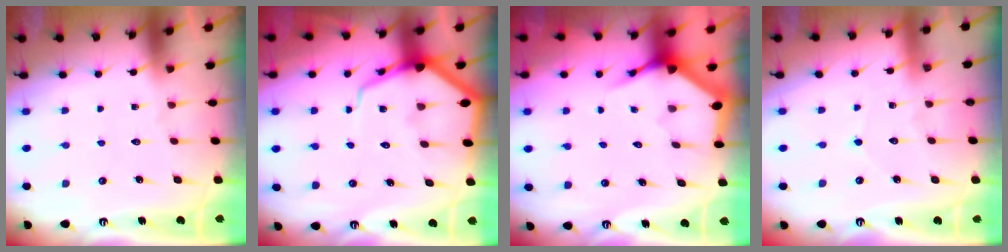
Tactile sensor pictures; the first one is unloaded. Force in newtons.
{"total": 9.5, "press": 9.5, "slide": 1.0}
{"total": 3.7, "press": 3.7, "slide": 0.4}
{"total": 2.7, "press": 2.6, "slide": 0.3}